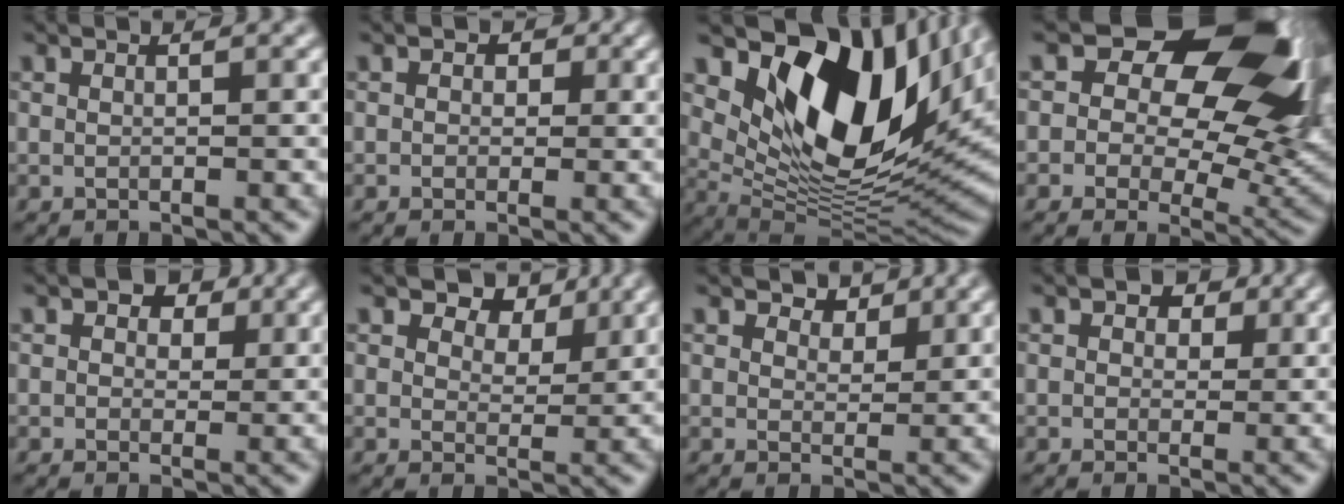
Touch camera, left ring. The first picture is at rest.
{"total": 2.3, "force": [1.0, 1.8, 1.0], "torque": [-0.019, 0.012, 0.002]}
{"total": 14.3, "force": [5.6, 7.6, 10.8], "torque": [-0.180, 0.005, 0.104]}
{"total": 14.4, "force": [6.2, 8.7, 9.6], "torque": [-0.129, 0.017, 0.106]}
{"total": 4.9, "force": [2.7, 3.2, 2.6], "torque": [-0.040, 0.026, 0.018]}
{"total": 4.3, "force": [3.3, 2.1, 1.8], "torque": [-0.029, 0.008, 0.035]}
{"total": 2.7, "force": [2.4, 1.1, 0.7], "torque": [-0.015, 0.007, 0.021]}
{"total": 4.3, "force": [2.4, 2.9, 2.2], "torque": [-0.035, 0.021, 0.014]}